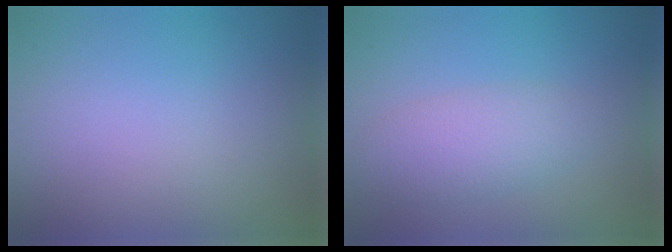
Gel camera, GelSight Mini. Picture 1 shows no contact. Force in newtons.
{"total": 3.5, "press": 3.5, "slide": 0.1}